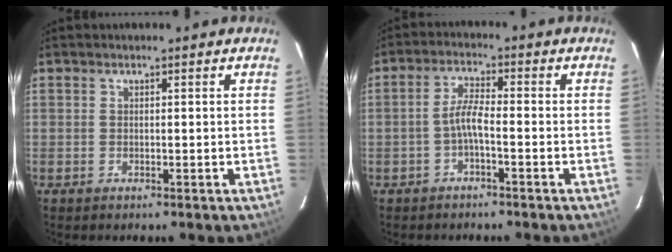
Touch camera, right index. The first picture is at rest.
{"total": 3.5, "force": [-1.6, 0.5, 3.0], "torque": [-0.068, 0.010, -0.034]}